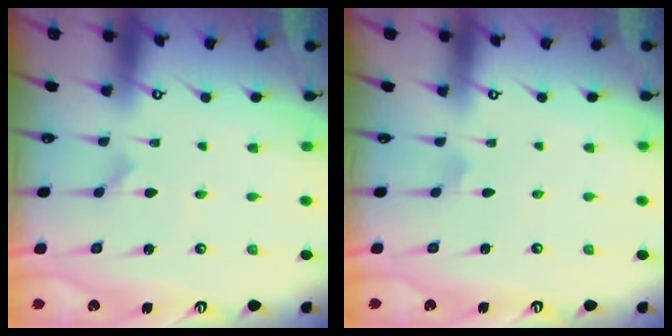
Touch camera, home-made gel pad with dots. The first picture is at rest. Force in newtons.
{"total": 2.2, "press": 2.2, "slide": 0.1}